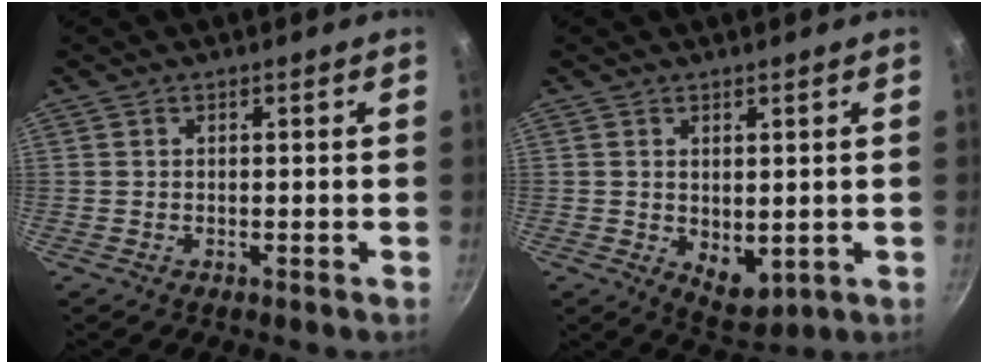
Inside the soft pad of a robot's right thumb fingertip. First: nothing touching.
{"total": 5.7, "force": [0.5, 3.6, 4.4], "torque": [-0.048, -0.019, 0.020]}